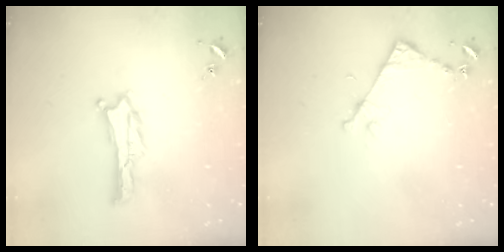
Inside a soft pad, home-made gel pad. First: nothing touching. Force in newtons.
{"total": 4.5, "press": 4.5, "slide": 0.3}